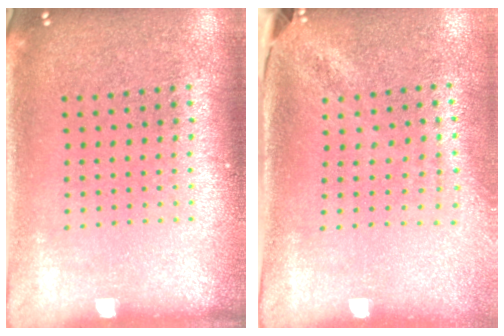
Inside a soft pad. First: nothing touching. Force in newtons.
{"total": 1.8, "press": 1.4, "slide": 1.2}